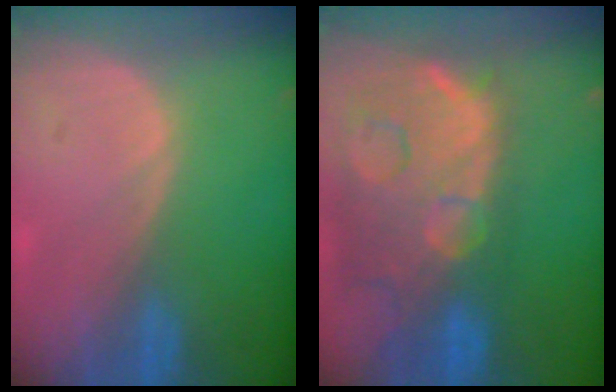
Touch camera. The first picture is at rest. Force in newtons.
{"total": 14.8, "press": 12.1, "slide": 8.6}